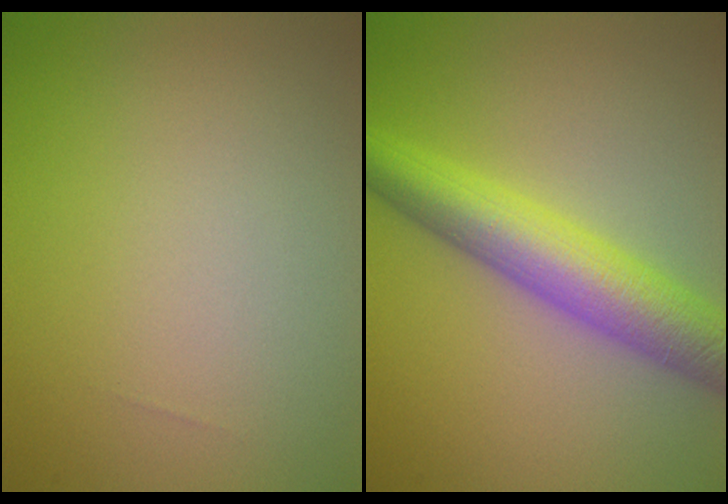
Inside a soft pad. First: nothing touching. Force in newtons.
{"total": 6.7, "press": 6.7, "slide": 0.1}